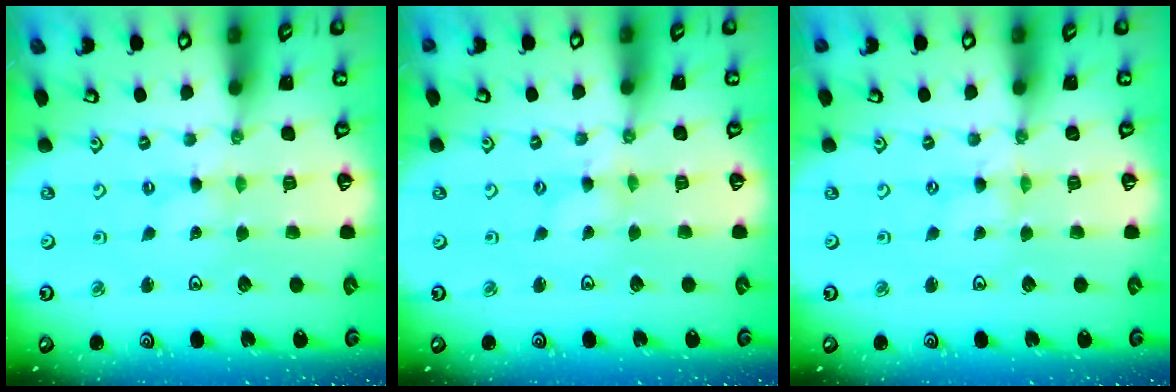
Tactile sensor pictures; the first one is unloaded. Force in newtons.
{"total": 0.8, "press": 0.7, "slide": 0.3}
{"total": 0.0}